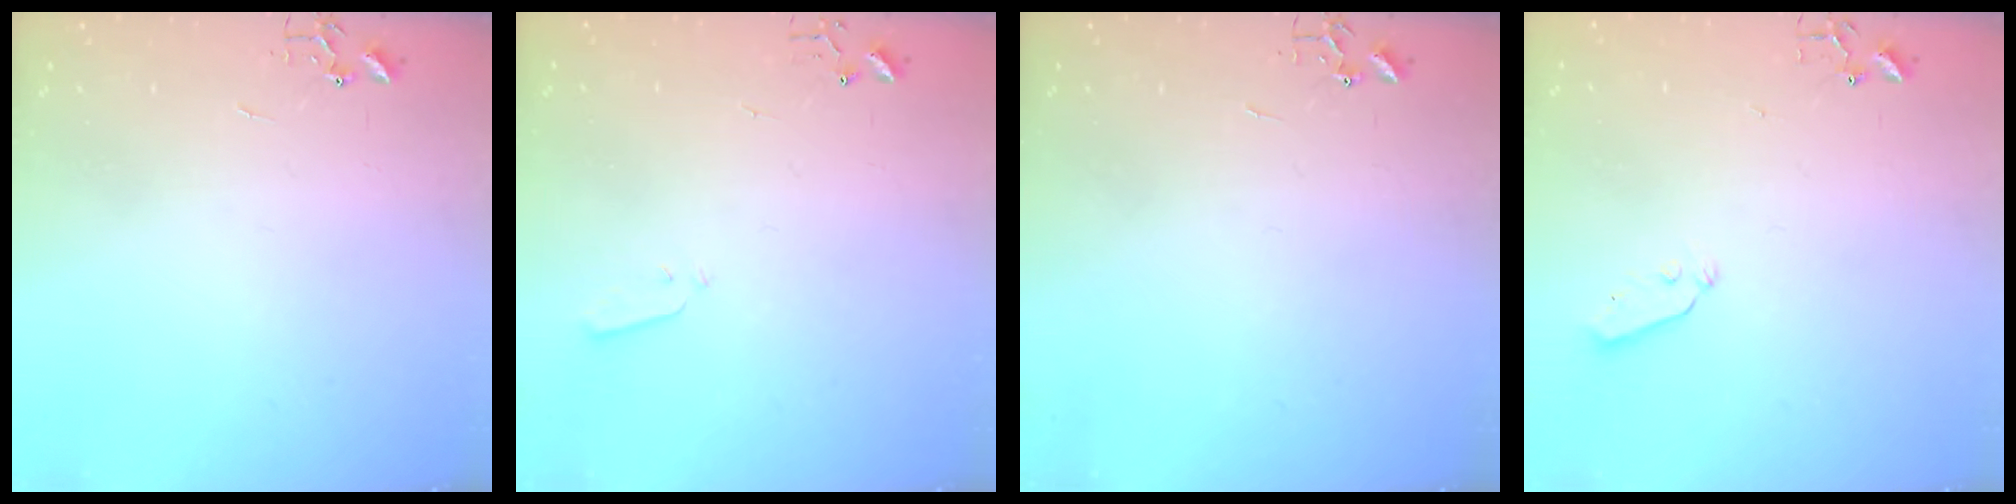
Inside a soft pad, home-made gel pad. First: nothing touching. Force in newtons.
{"total": 2.8, "press": 2.7, "slide": 0.4}
{"total": 0.0}
{"total": 4.3, "press": 4.3, "slide": 0.7}